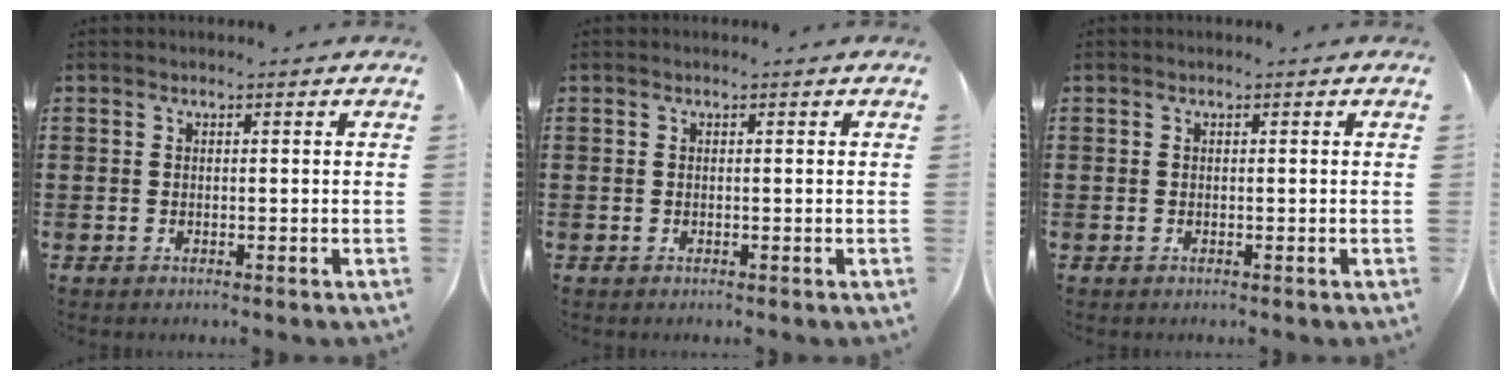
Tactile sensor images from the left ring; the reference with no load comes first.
{"total": 0.0}
{"total": 0.0}